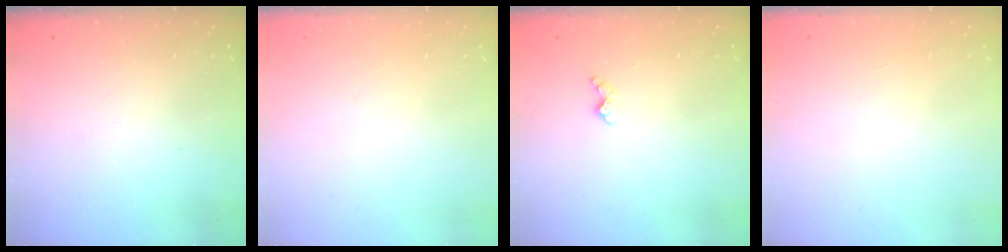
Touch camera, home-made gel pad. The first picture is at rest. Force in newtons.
{"total": 0.0}
{"total": 4.4, "press": 4.4, "slide": 0.6}
{"total": 0.0}